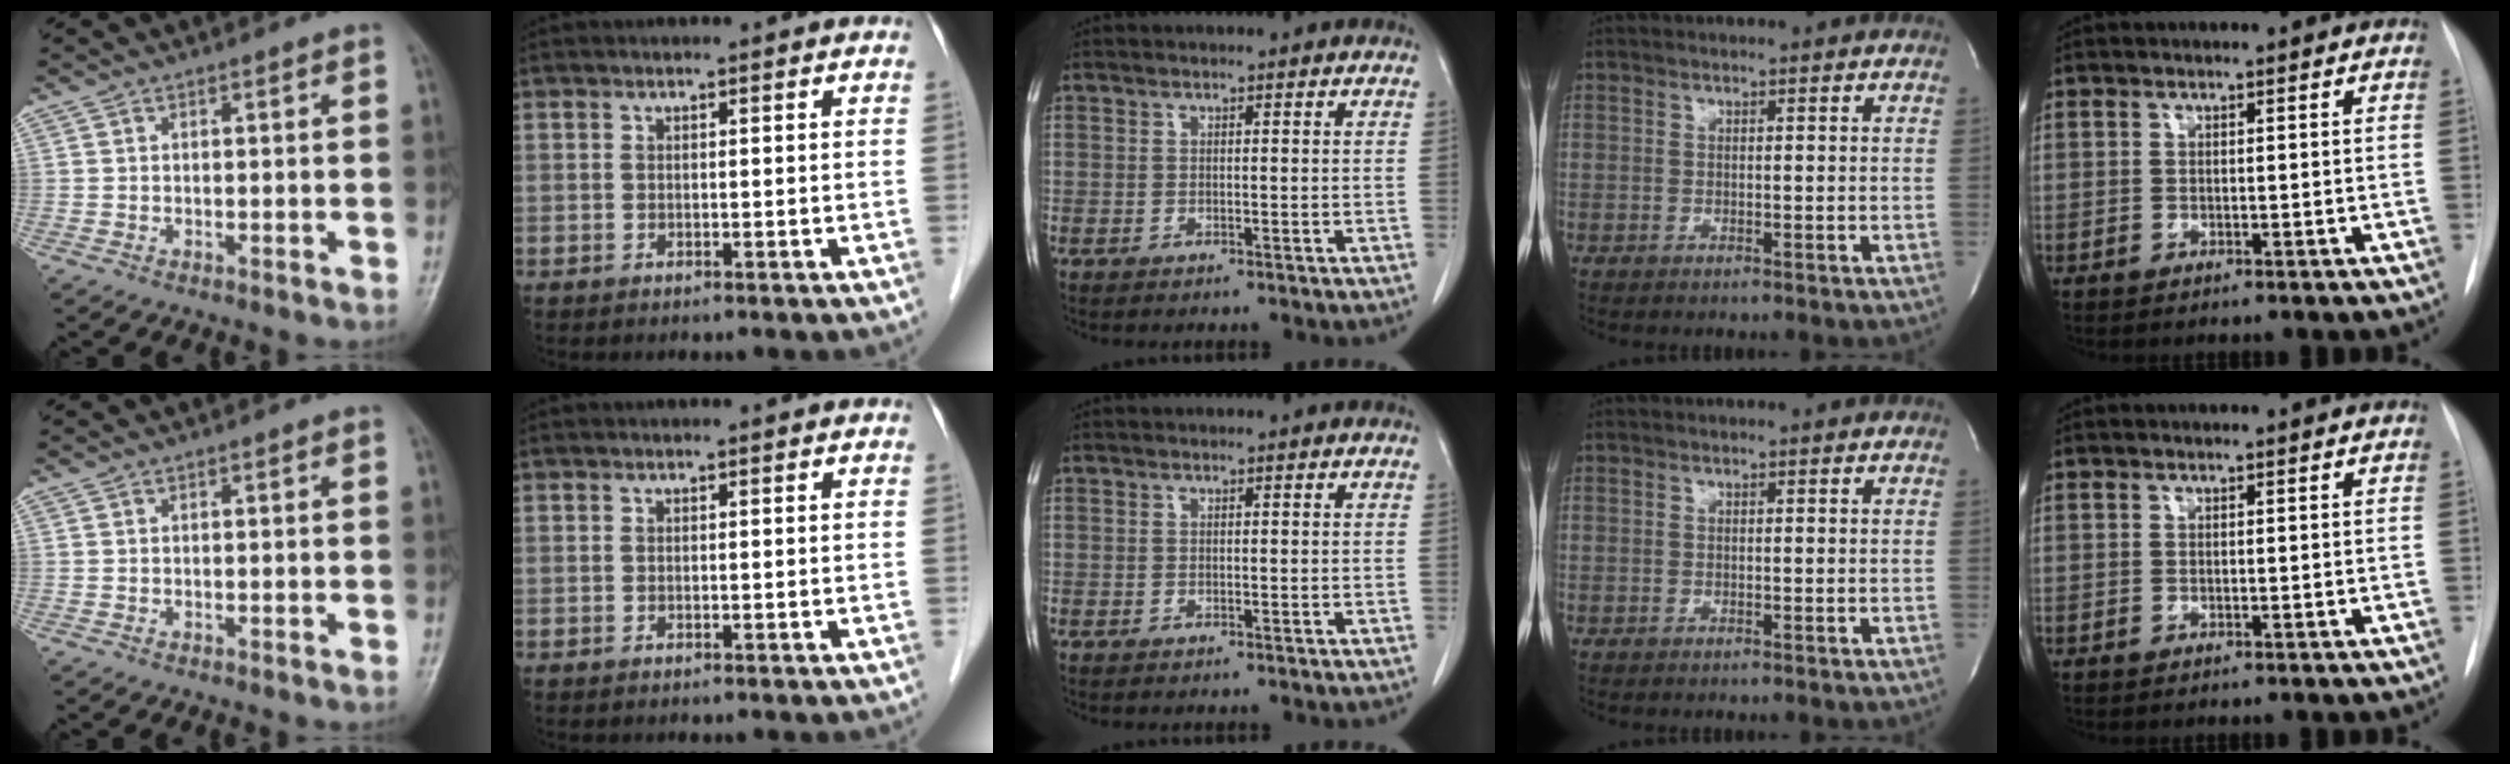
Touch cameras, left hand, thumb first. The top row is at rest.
{}